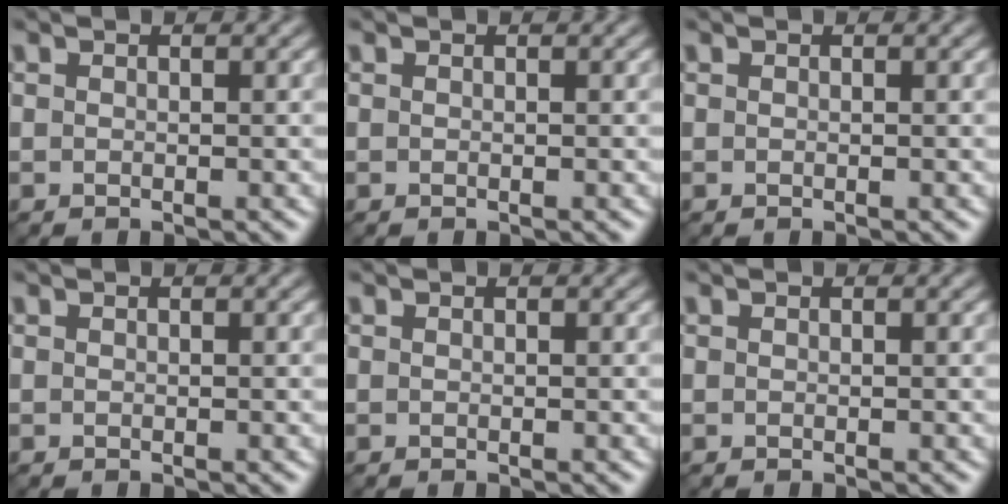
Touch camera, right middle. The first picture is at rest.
{"total": 0.0}
{"total": 0.0}
{"total": 0.0}
{"total": 0.0}
{"total": 0.0}